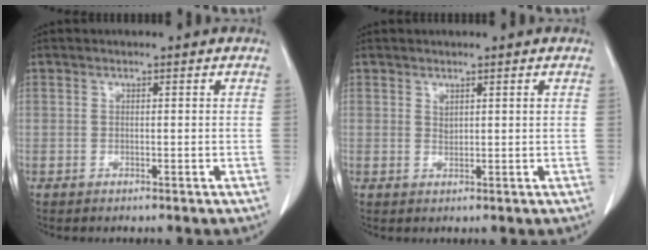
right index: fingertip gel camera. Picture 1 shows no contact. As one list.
[{"total": 1.1, "force": [0.6, 0.2, 1.0], "torque": [-0.021, -0.002, 0.015]}]